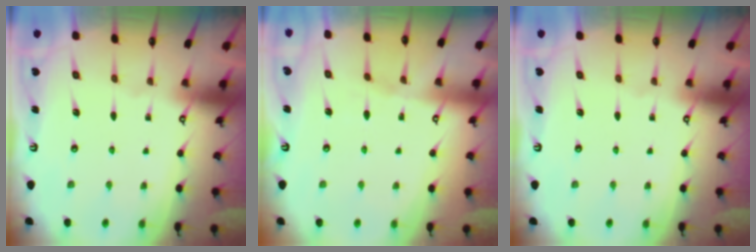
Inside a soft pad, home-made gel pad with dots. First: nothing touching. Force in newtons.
{"total": 2.8, "press": 2.8, "slide": 0.4}
{"total": 0.0}